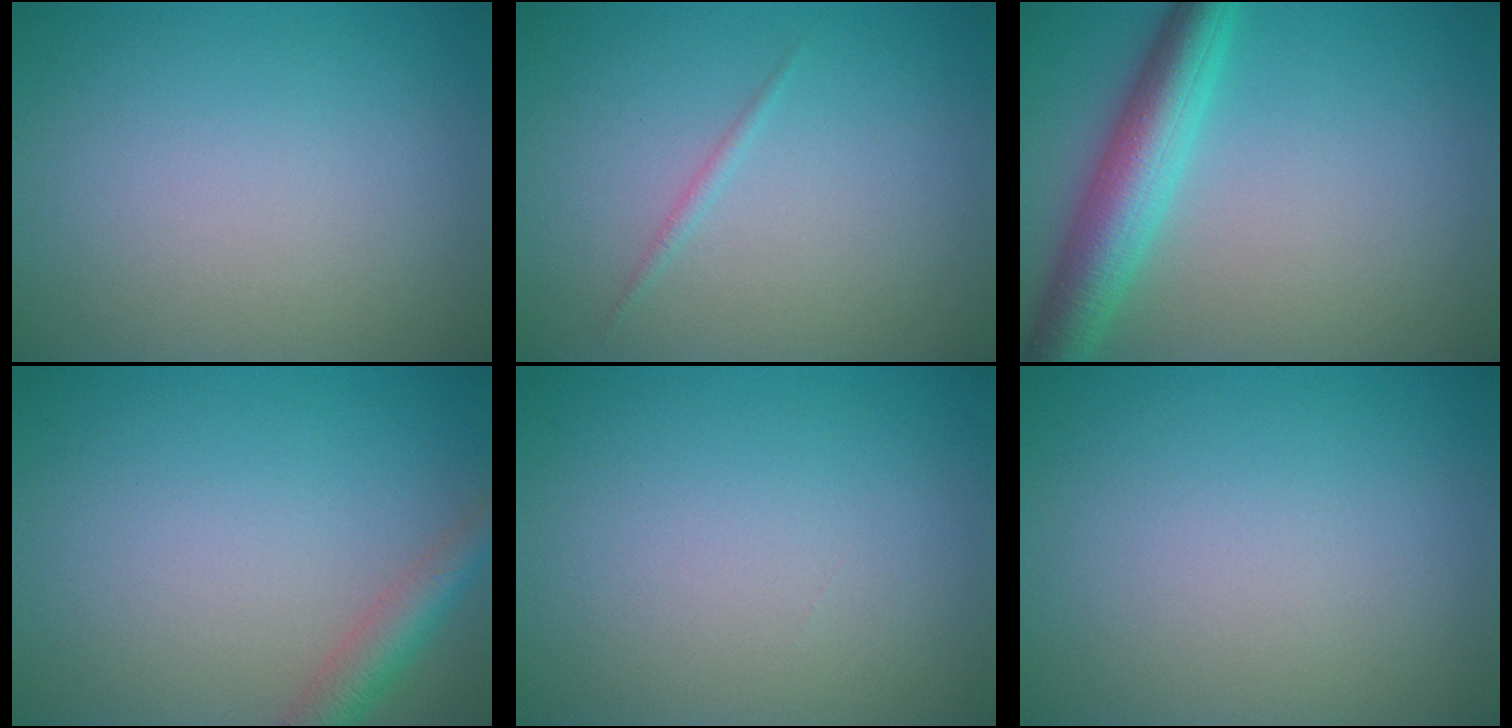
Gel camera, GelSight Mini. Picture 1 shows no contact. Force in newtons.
{"total": 0.6, "press": 0.6, "slide": 0.0}
{"total": 6.0, "press": 6.0, "slide": 0.1}
{"total": 2.9, "press": 2.9, "slide": 0.2}
{"total": 0.0}
{"total": 0.0}